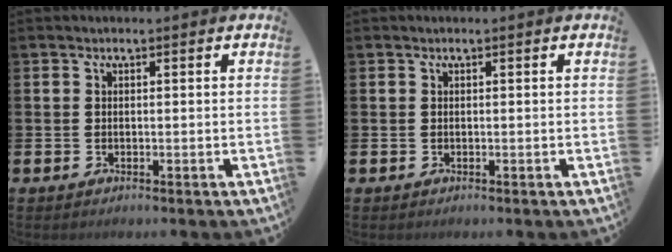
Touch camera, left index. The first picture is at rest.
{"total": 0.0}